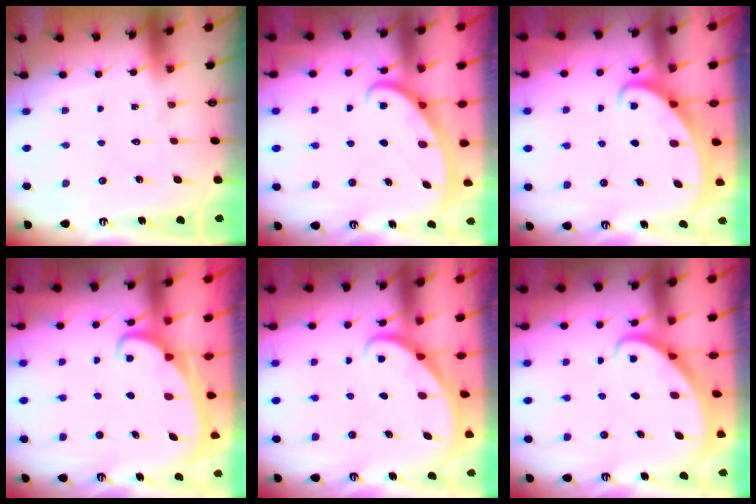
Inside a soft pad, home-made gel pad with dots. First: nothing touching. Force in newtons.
{"total": 2.6, "press": 2.5, "slide": 0.4}
{"total": 2.6, "press": 2.6, "slide": 0.3}
{"total": 2.2, "press": 2.1, "slide": 0.2}
{"total": 2.3, "press": 2.3, "slide": 0.1}
{"total": 2.8, "press": 2.8, "slide": 0.3}